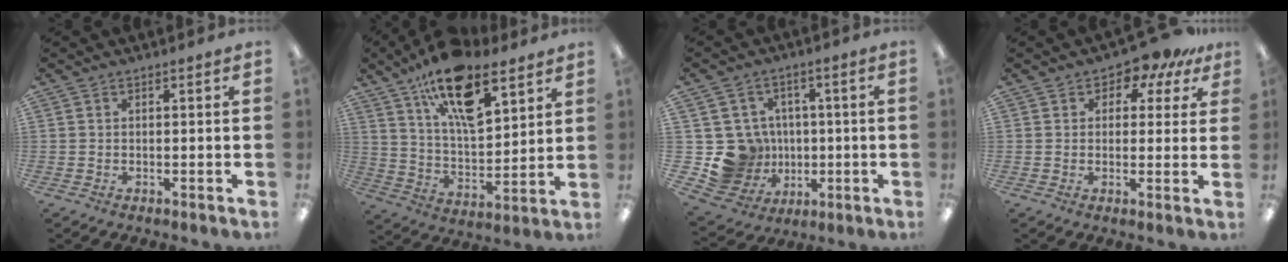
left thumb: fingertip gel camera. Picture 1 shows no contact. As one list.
[{"total": 19.0, "force": [11.9, 8.0, 12.4], "torque": [-0.204, -0.059, 0.203]}, {"total": 12.9, "force": [-1.2, 12.5, 3.2], "torque": [-0.096, 0.009, -0.001]}, {"total": 5.6, "force": [3.9, 3.4, 2.0], "torque": [-0.026, -0.023, 0.067]}]